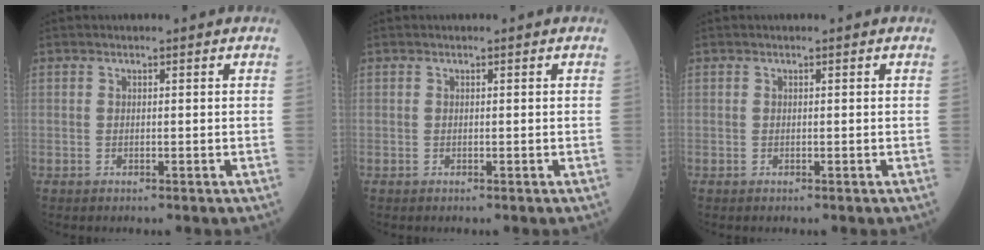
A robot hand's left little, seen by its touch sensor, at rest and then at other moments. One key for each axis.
{"total": 0.0}
{"total": 0.0}